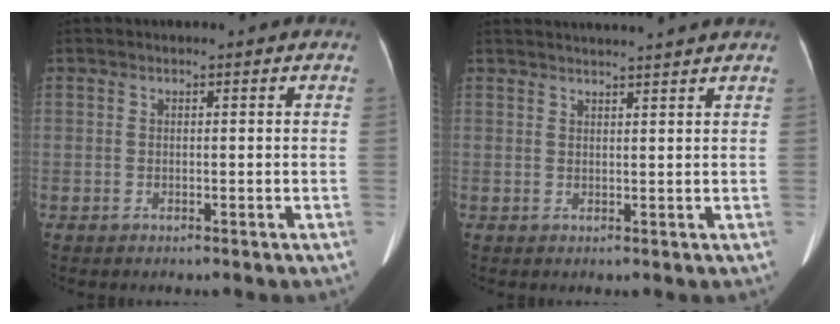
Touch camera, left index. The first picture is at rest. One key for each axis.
{"total": 7.1, "fx": 6.6, "fy": -1.3, "fz": 2.3, "tx": -0.028, "ty": 0.018, "tz": 0.077}